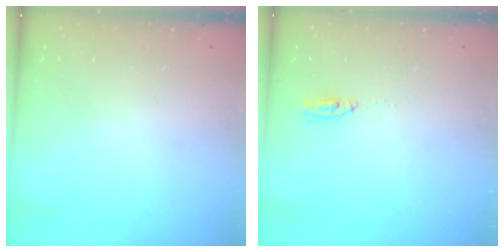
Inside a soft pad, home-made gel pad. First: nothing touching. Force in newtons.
{"total": 3.4, "press": 3.0, "slide": 1.7}